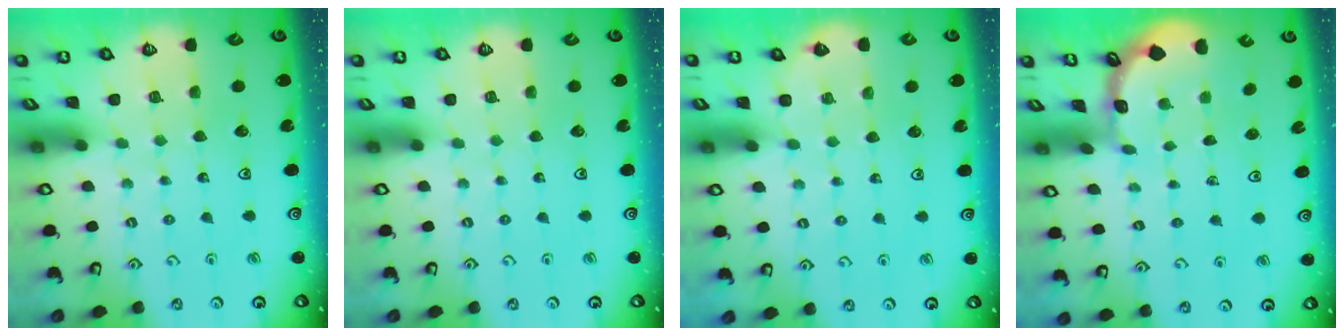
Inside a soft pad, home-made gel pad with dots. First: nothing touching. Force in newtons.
{"total": 0.0}
{"total": 2.1, "press": 2.1, "slide": 0.2}
{"total": 1.1, "press": 1.1, "slide": 0.2}